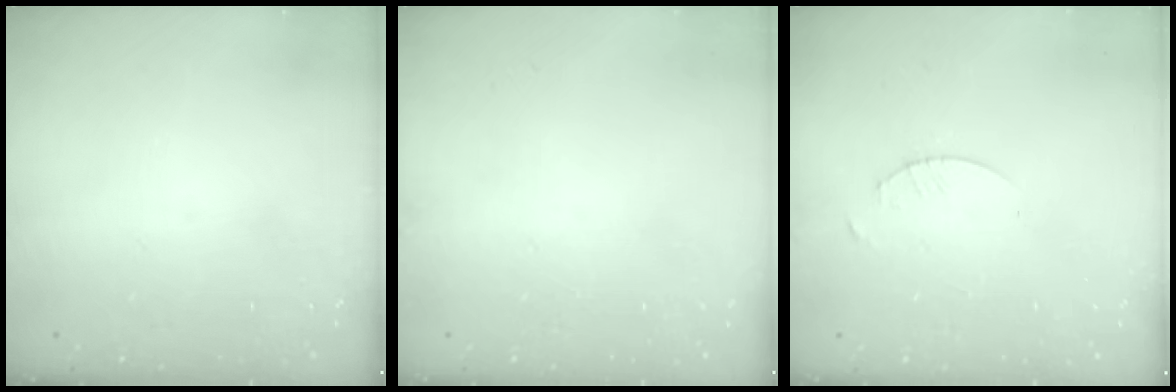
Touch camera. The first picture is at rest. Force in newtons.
{"total": 0.0}
{"total": 1.7, "press": 1.6, "slide": 0.2}